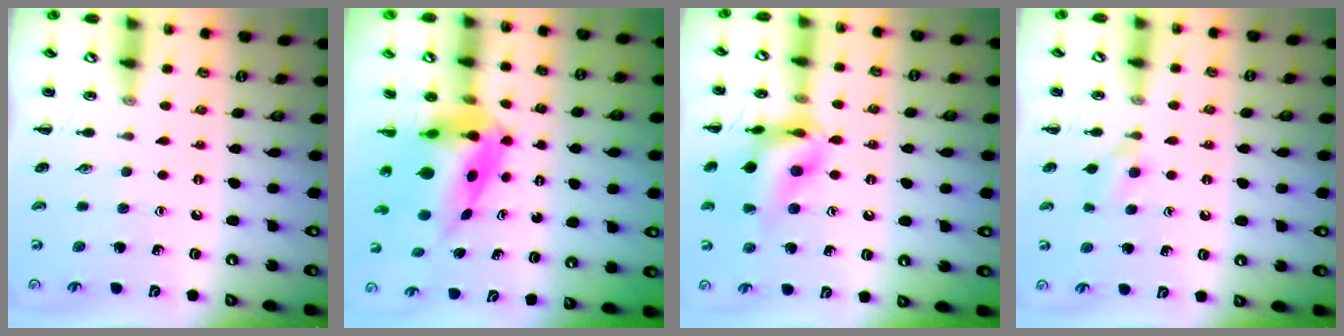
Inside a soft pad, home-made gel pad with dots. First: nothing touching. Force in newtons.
{"total": 7.1, "press": 6.7, "slide": 2.2}
{"total": 14.0, "press": 13.8, "slide": 2.2}
{"total": 4.0, "press": 3.7, "slide": 1.4}